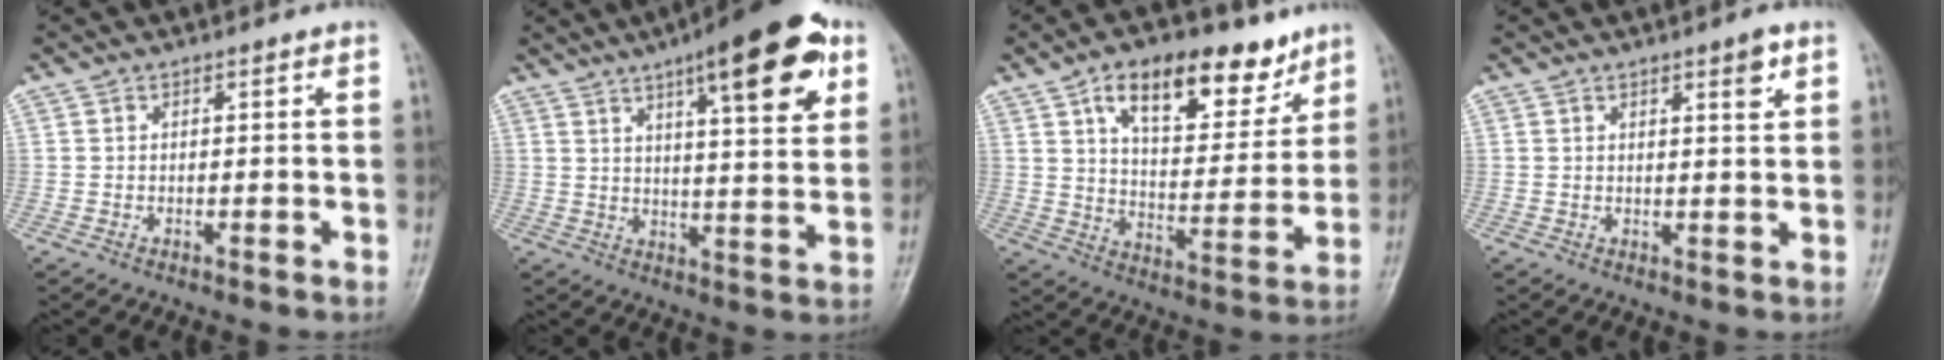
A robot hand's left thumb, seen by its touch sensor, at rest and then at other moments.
{"total": 17.8, "force": [9.0, 5.0, 14.5], "torque": [-0.179, -0.025, 0.124]}
{"total": 18.2, "force": [10.6, 9.1, 11.6], "torque": [-0.125, -0.044, 0.170]}
{"total": 3.4, "force": [1.9, 0.8, 2.7], "torque": [-0.033, -0.011, 0.027]}